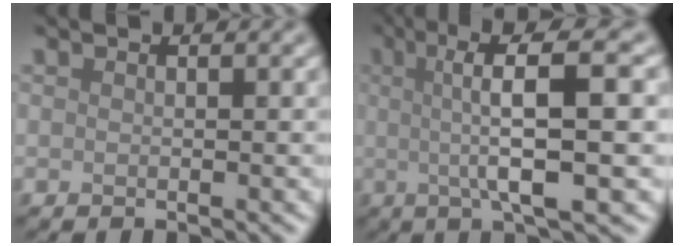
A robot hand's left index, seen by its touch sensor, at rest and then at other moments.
{"total": 9.8, "force": [0.8, 2.3, 9.5], "torque": [-0.130, 0.015, 0.008]}